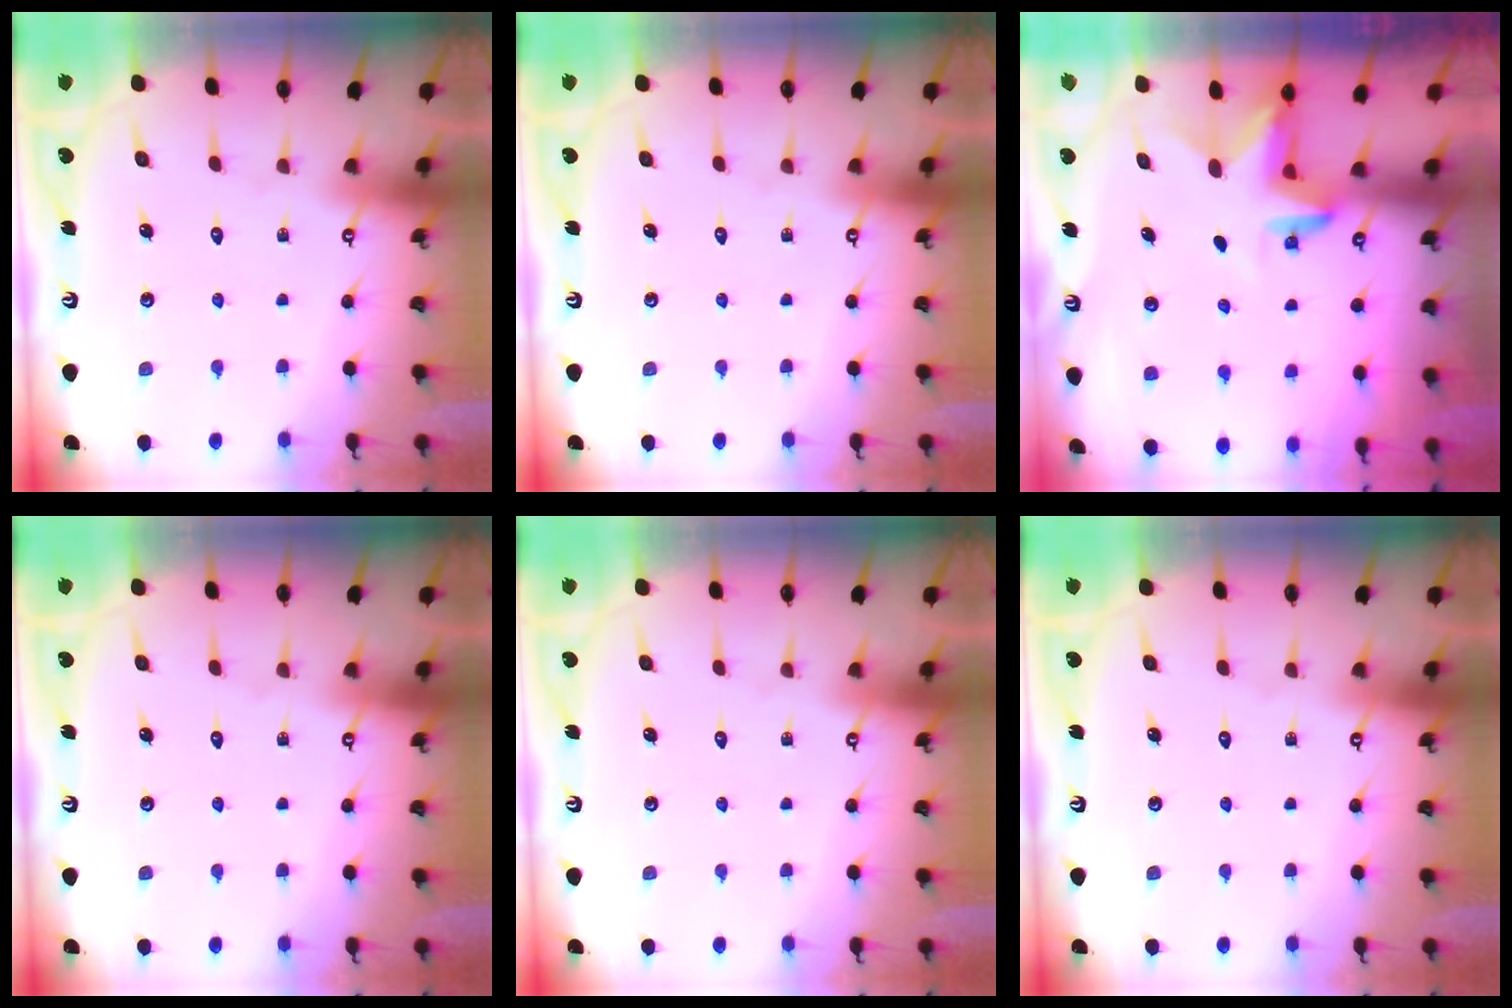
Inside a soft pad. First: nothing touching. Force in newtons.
{"total": 0.0}
{"total": 3.2, "press": 3.2, "slide": 0.1}
{"total": 0.0}
{"total": 0.0}
{"total": 0.0}